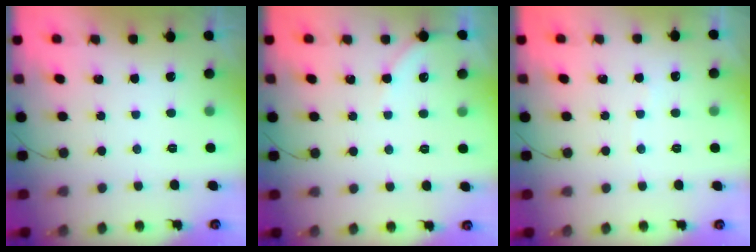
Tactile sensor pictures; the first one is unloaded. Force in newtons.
{"total": 3.6, "press": 3.5, "slide": 0.5}
{"total": 2.4, "press": 2.3, "slide": 0.3}